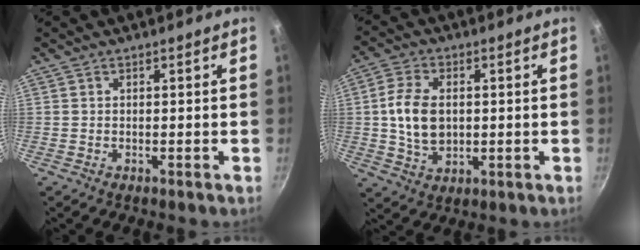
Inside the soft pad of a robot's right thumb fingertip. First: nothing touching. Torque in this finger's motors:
{"motor_torque": [-0.46, 0.78, 0.50, 0.83, 0.09]}